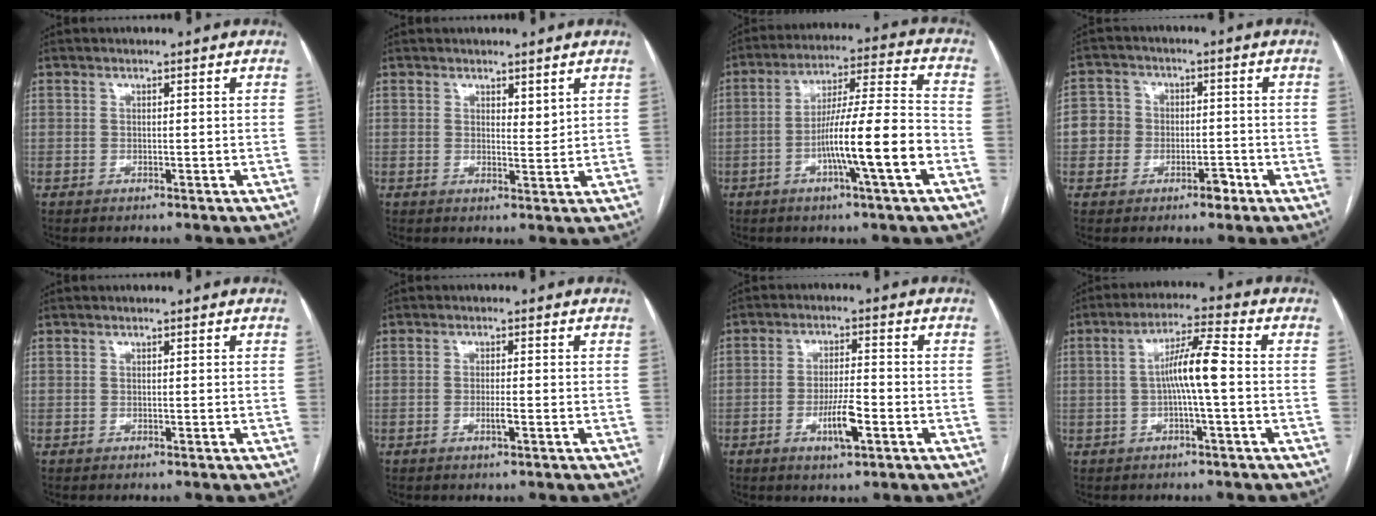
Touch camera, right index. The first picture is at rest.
{"total": 1.9, "force": [1.3, 0.7, 1.2], "torque": [-0.015, -0.010, 0.024]}
{"total": 13.8, "force": [-4.6, -0.3, 13.0], "torque": [-0.220, 0.007, -0.080]}
{"total": 5.7, "force": [-1.8, 4.9, 2.3], "torque": [-0.031, 0.024, -0.027]}
{"total": 0.0}
{"total": 1.9, "force": [-0.7, 0.1, 1.8], "torque": [-0.034, -0.002, -0.013]}
{"total": 6.0, "force": [-2.4, 1.0, 5.4], "torque": [-0.100, -0.004, -0.040]}
{"total": 7.0, "force": [-0.4, 0.0, 7.0], "torque": [-0.126, 0.015, -0.009]}